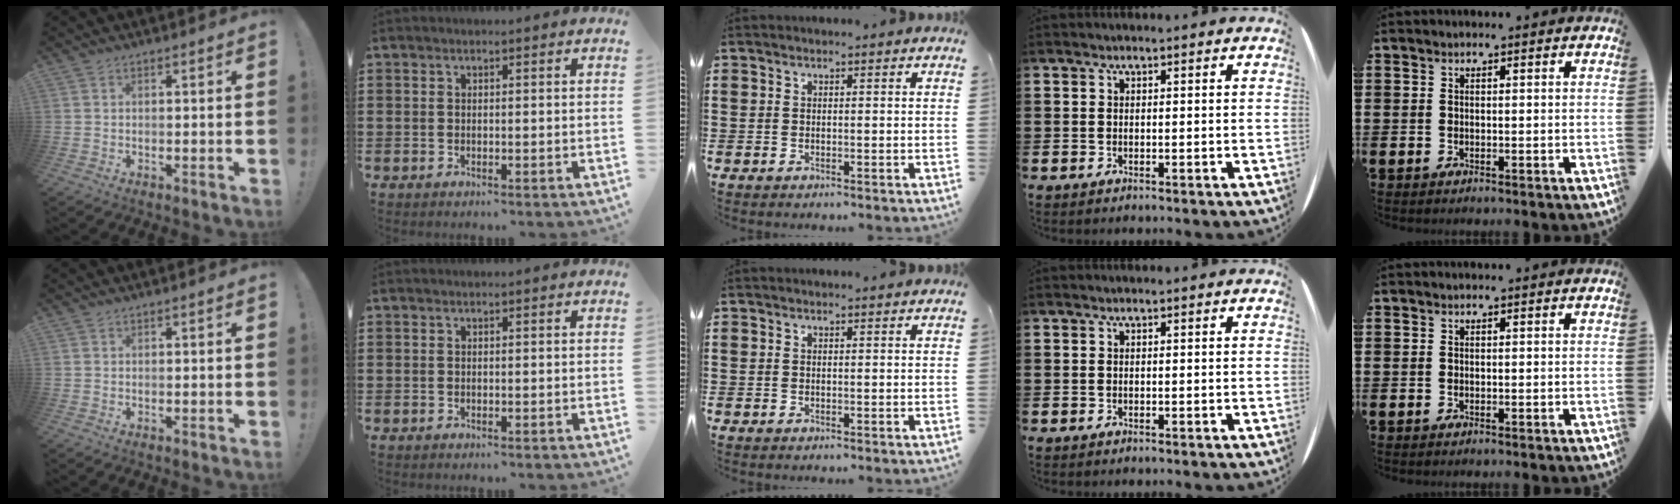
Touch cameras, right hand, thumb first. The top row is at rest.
{}